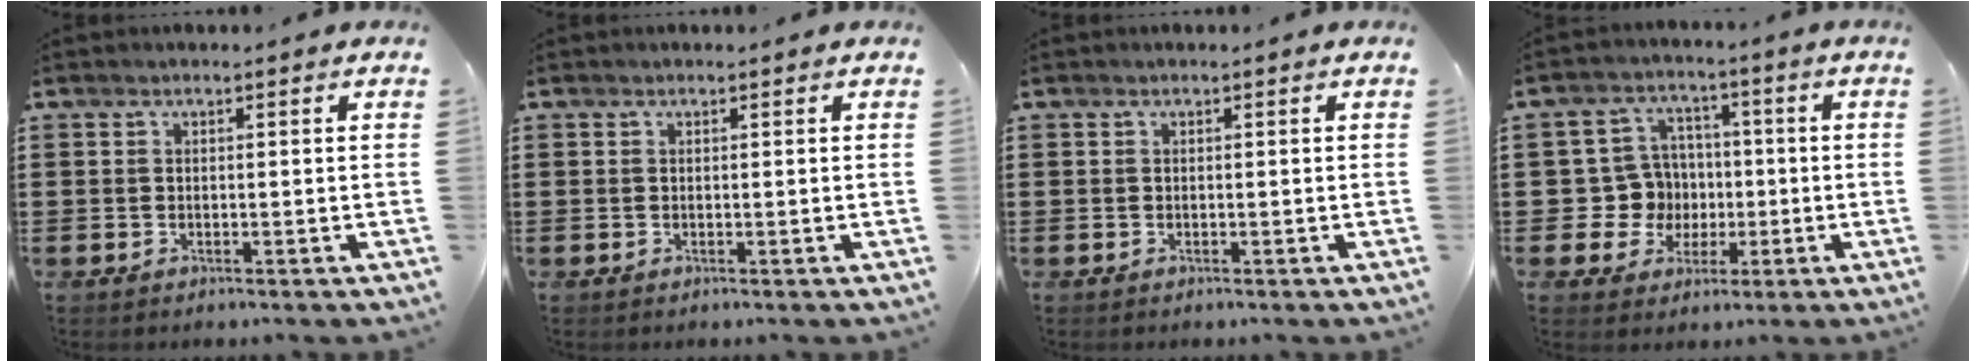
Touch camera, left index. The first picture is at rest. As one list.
[{"total": 0.0}, {"total": 0.0}, {"total": 7.6, "force": [0.0, 7.5, 1.6], "torque": [-0.071, 0.014, 0.009]}]